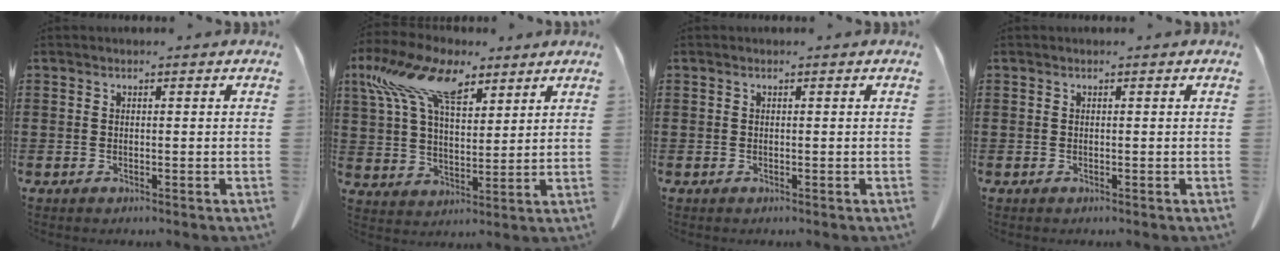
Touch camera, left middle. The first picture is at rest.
{"total": 13.2, "force": [8.2, 5.7, 8.7], "torque": [-0.196, -0.003, 0.151]}
{"total": 0.0}
{"total": 0.0}